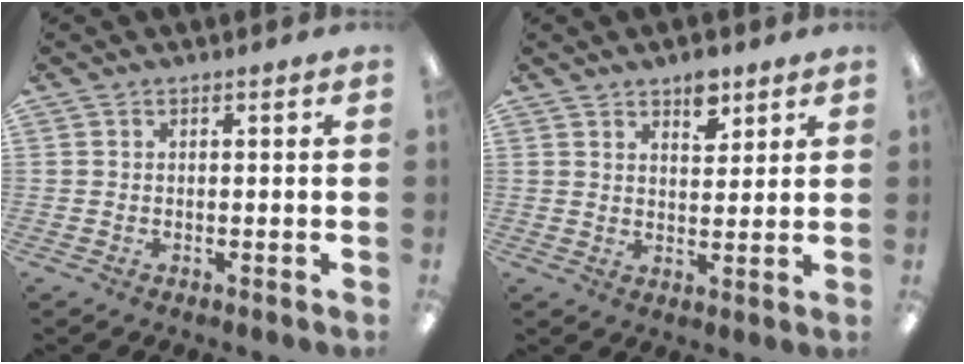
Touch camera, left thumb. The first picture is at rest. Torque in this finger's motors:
{"motor_torque": [0.03, 0.09, -0.30, -0.19, 0.05]}